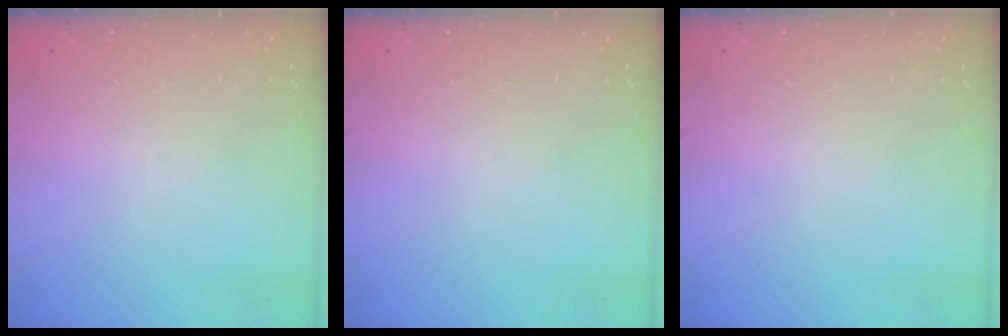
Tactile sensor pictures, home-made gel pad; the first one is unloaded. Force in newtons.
{"total": 0.0}
{"total": 0.0}